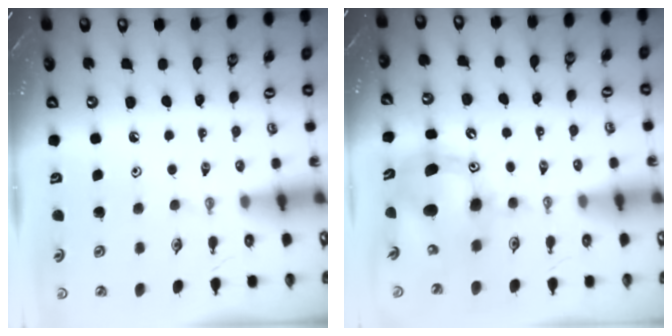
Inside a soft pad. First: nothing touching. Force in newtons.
{"total": 11.1, "press": 10.8, "slide": 2.4}